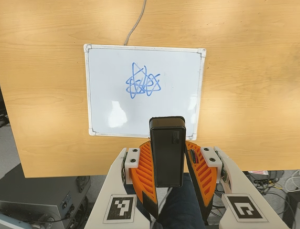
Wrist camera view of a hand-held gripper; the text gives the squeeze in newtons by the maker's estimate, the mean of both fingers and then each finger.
{"total": 5.7, "left": 5.3, "right": 6.1}